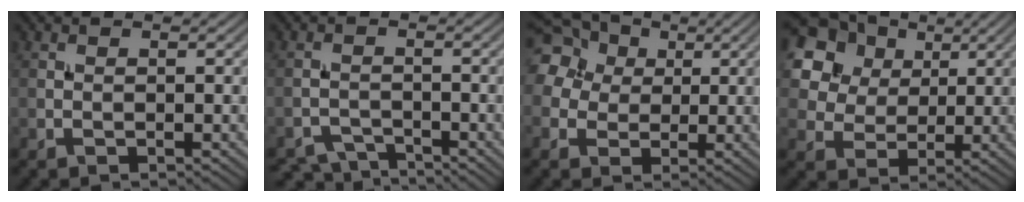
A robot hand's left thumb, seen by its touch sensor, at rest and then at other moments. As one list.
[{"total": 3.0, "force": [-2.8, 1.0, 0.8], "torque": [-0.015, -0.007, -0.053]}, {"total": 13.7, "force": [5.1, 11.0, 6.5], "torque": [-0.183, 0.035, 0.079]}, {"total": 15.0, "force": [7.3, 11.3, 6.5], "torque": [-0.206, 0.026, 0.167]}]